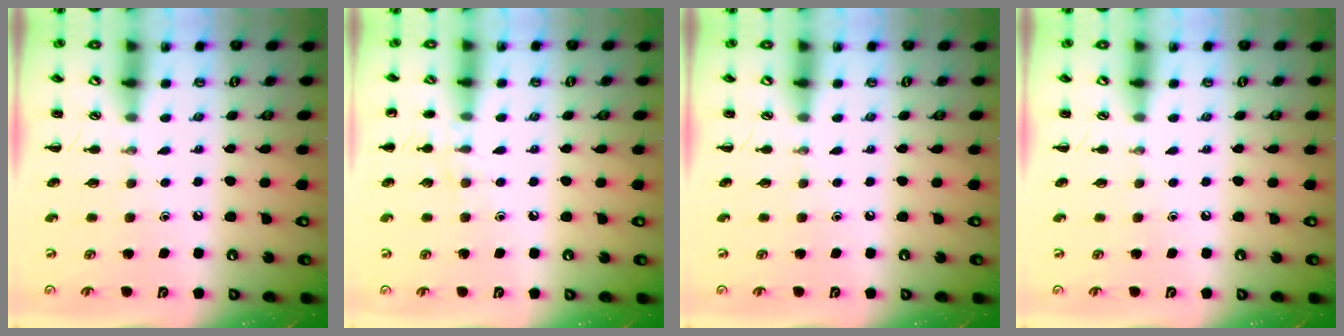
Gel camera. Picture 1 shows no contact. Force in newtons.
{"total": 6.9, "press": 6.5, "slide": 2.0}
{"total": 0.0}
{"total": 0.0}